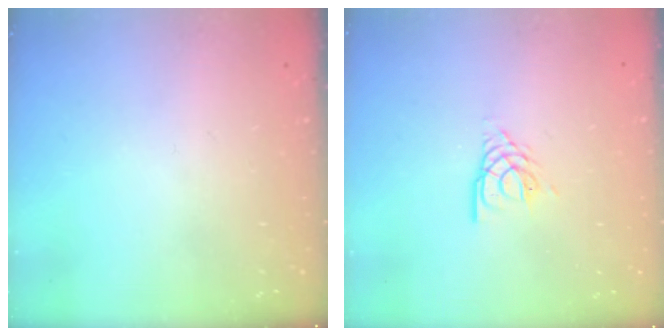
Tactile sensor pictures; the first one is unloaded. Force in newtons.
{"total": 2.6, "press": 2.5, "slide": 0.4}